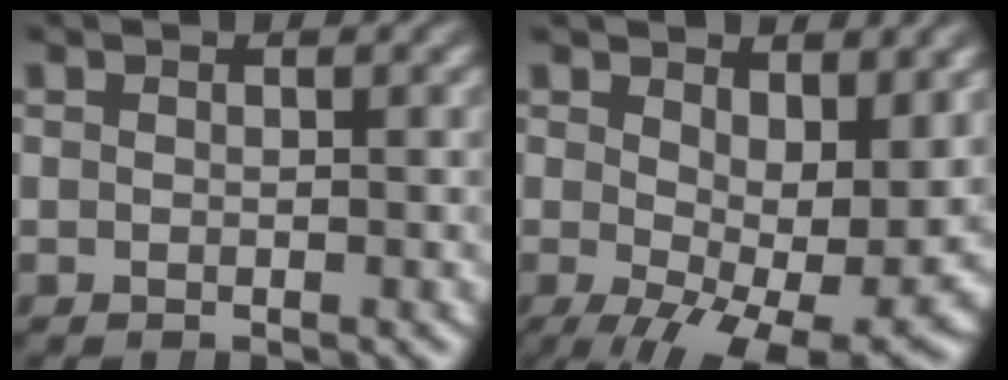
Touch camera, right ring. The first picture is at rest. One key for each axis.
{"total": 8.0, "fx": -1.8, "fy": 3.7, "fz": 6.9, "tx": -0.094, "ty": -0.056, "tz": 0.002}